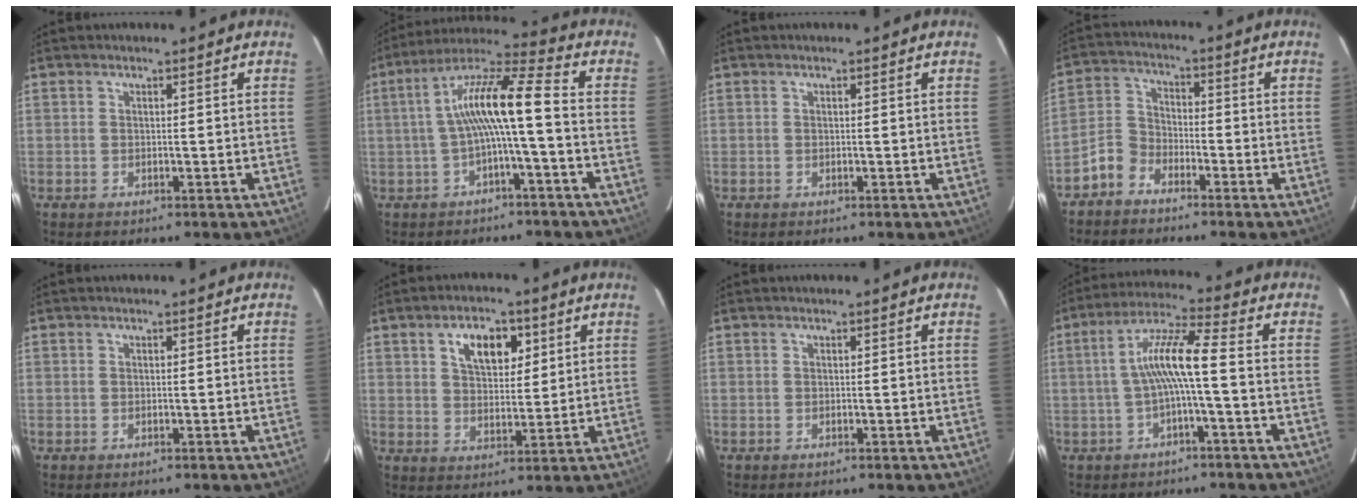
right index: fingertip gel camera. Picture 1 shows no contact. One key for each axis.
{"total": 10.7, "fx": -1.7, "fy": 0.9, "fz": 10.5, "tx": -0.210, "ty": 0.024, "tz": -0.031}
{"total": 0.0}
{"total": 5.5, "fx": -4.1, "fy": 3.4, "fz": 1.5, "tx": -0.034, "ty": 0.021, "tz": -0.088}
{"total": 0.0}
{"total": 8.1, "fx": 3.6, "fy": 4.6, "fz": 5.6, "tx": -0.094, "ty": 0.015, "tz": 0.063}
{"total": 0.0}
{"total": 7.8, "fx": -1.5, "fy": 0.0, "fz": 7.7, "tx": -0.164, "ty": 0.017, "tz": -0.025}